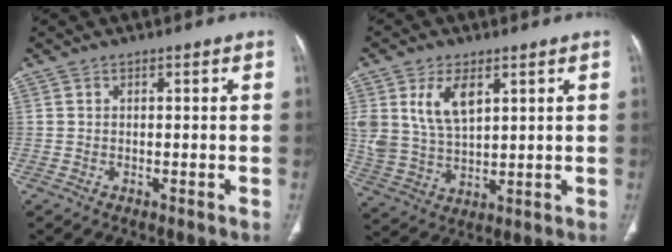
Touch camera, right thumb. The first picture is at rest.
{"total": 9.8, "force": [4.1, 5.5, 7.1], "torque": [-0.133, -0.014, 0.090]}